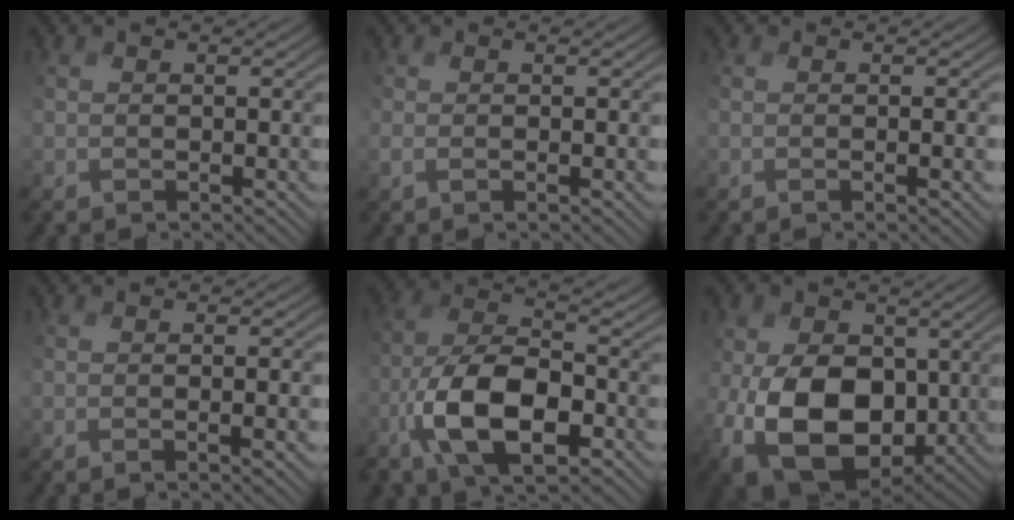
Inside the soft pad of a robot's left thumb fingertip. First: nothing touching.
{"total": 1.8, "force": [-0.3, 0.5, 1.7], "torque": [-0.037, -0.005, -0.007]}
{"total": 2.2, "force": [-0.2, 0.3, 2.2], "torque": [-0.035, 0.001, -0.005]}
{"total": 2.9, "force": [-0.3, 0.5, 2.8], "torque": [-0.044, 0.002, -0.007]}
{"total": 11.7, "force": [-4.6, 5.3, 9.3], "torque": [-0.184, -0.004, -0.096]}
{"total": 14.8, "force": [-1.3, 10.1, 10.8], "torque": [-0.232, -0.027, -0.023]}